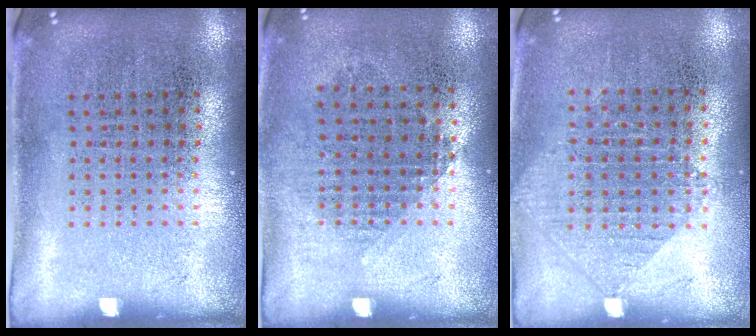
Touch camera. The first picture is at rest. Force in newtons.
{"total": 0.9, "press": 0.8, "slide": 0.4}
{"total": 0.9, "press": 0.9, "slide": 0.3}